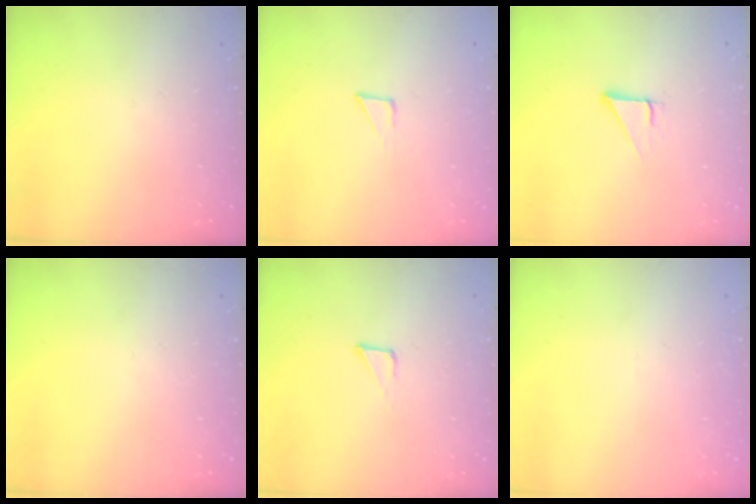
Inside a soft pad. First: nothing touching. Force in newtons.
{"total": 2.1, "press": 2.1, "slide": 0.1}
{"total": 2.7, "press": 2.7, "slide": 0.3}
{"total": 0.0}
{"total": 2.8, "press": 2.8, "slide": 0.1}
{"total": 2.7, "press": 2.7, "slide": 0.3}